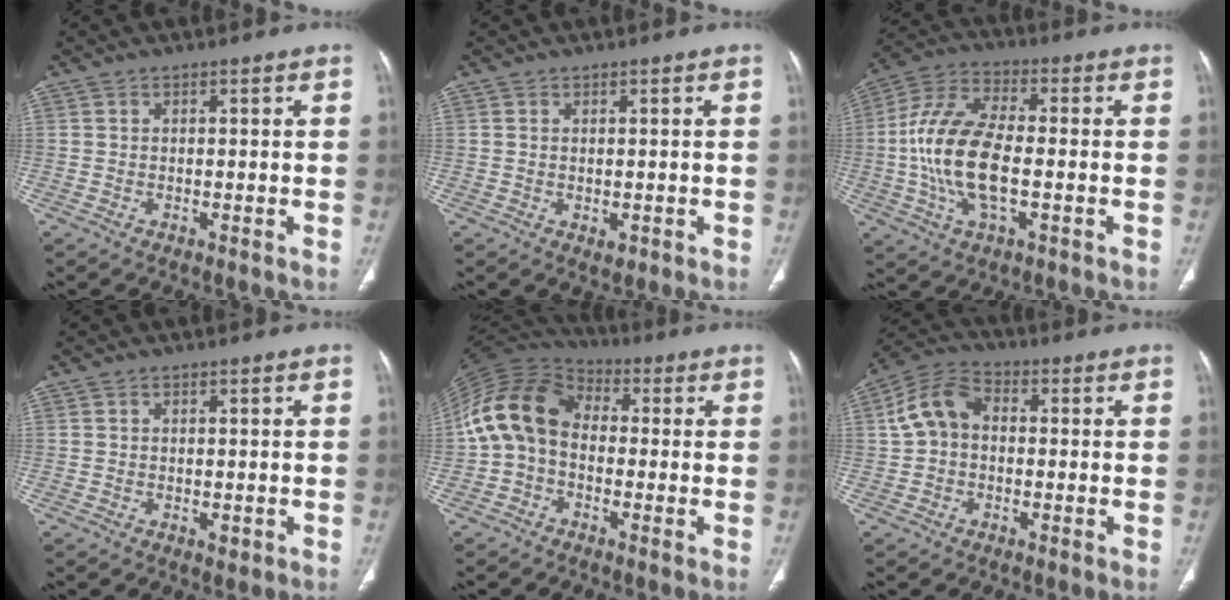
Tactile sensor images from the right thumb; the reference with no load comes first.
{"total": 1.2, "force": [-0.2, 0.8, 0.9], "torque": [-0.013, -0.004, 0.003]}
{"total": 15.6, "force": [-1.8, 7.0, 13.9], "torque": [-0.289, 0.019, -0.036]}
{"total": 1.1, "force": [-0.2, 0.7, 0.8], "torque": [-0.010, -0.003, 0.001]}
{"total": 13.5, "force": [-0.8, 10.0, 9.0], "torque": [-0.171, 0.039, -0.029]}
{"total": 8.3, "force": [0.3, 6.1, 5.6], "torque": [-0.101, 0.027, -0.006]}